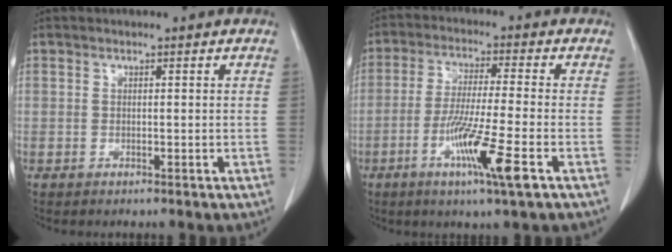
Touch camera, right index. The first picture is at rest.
{"total": 10.6, "force": [-4.5, -0.6, 9.5], "torque": [-0.178, -0.023, -0.084]}